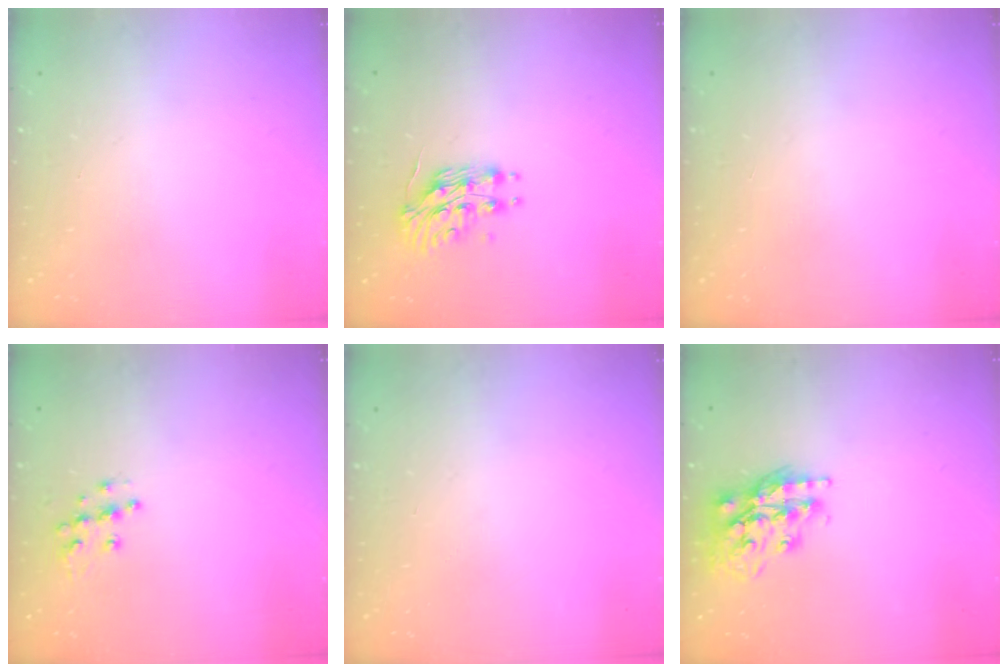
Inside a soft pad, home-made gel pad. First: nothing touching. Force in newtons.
{"total": 11.0, "press": 11.0, "slide": 0.9}
{"total": 0.0}
{"total": 8.9, "press": 8.9, "slide": 0.5}
{"total": 0.0}
{"total": 16.6, "press": 16.5, "slide": 1.1}